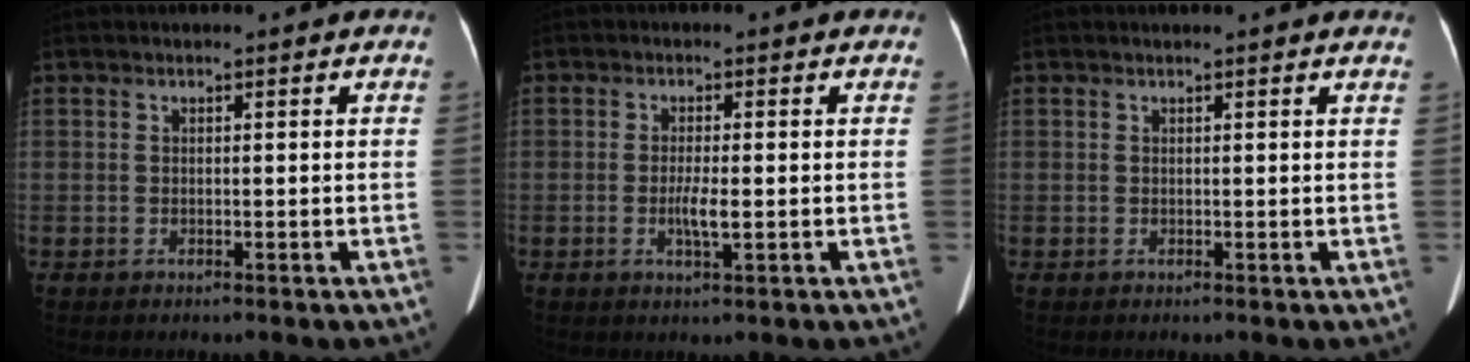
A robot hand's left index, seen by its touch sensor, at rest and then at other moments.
{"total": 3.0, "force": [-0.6, 0.4, 2.9], "torque": [-0.060, -0.004, -0.009]}
{"total": 3.6, "force": [3.4, 0.2, 1.2], "torque": [-0.015, 0.011, 0.025]}